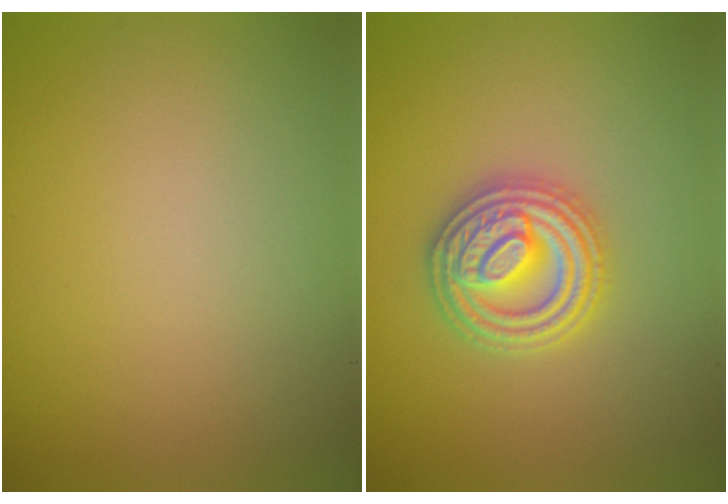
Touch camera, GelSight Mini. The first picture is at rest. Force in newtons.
{"total": 4.9, "press": 4.8, "slide": 0.7}